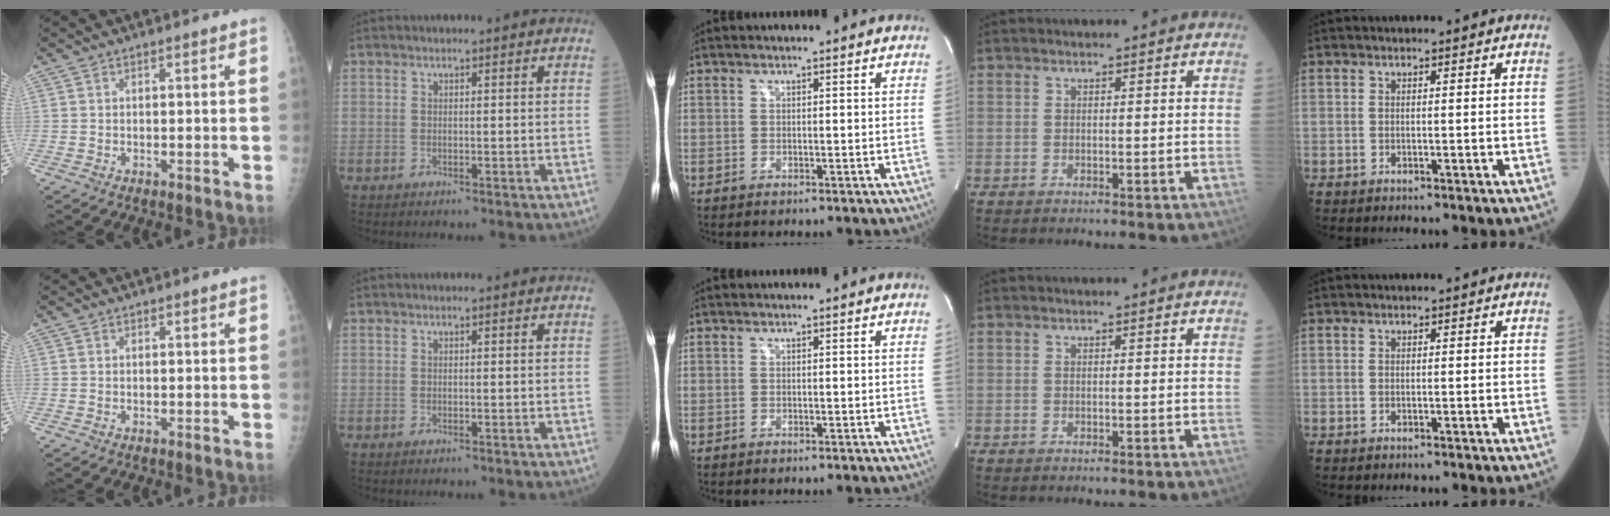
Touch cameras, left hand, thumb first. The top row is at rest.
{}